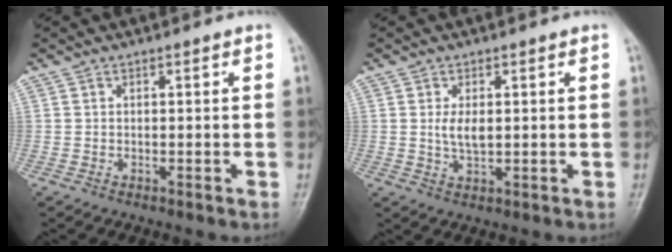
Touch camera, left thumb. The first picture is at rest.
{"total": 3.6, "force": [0.6, 1.7, 3.1], "torque": [-0.057, -0.009, 0.014]}